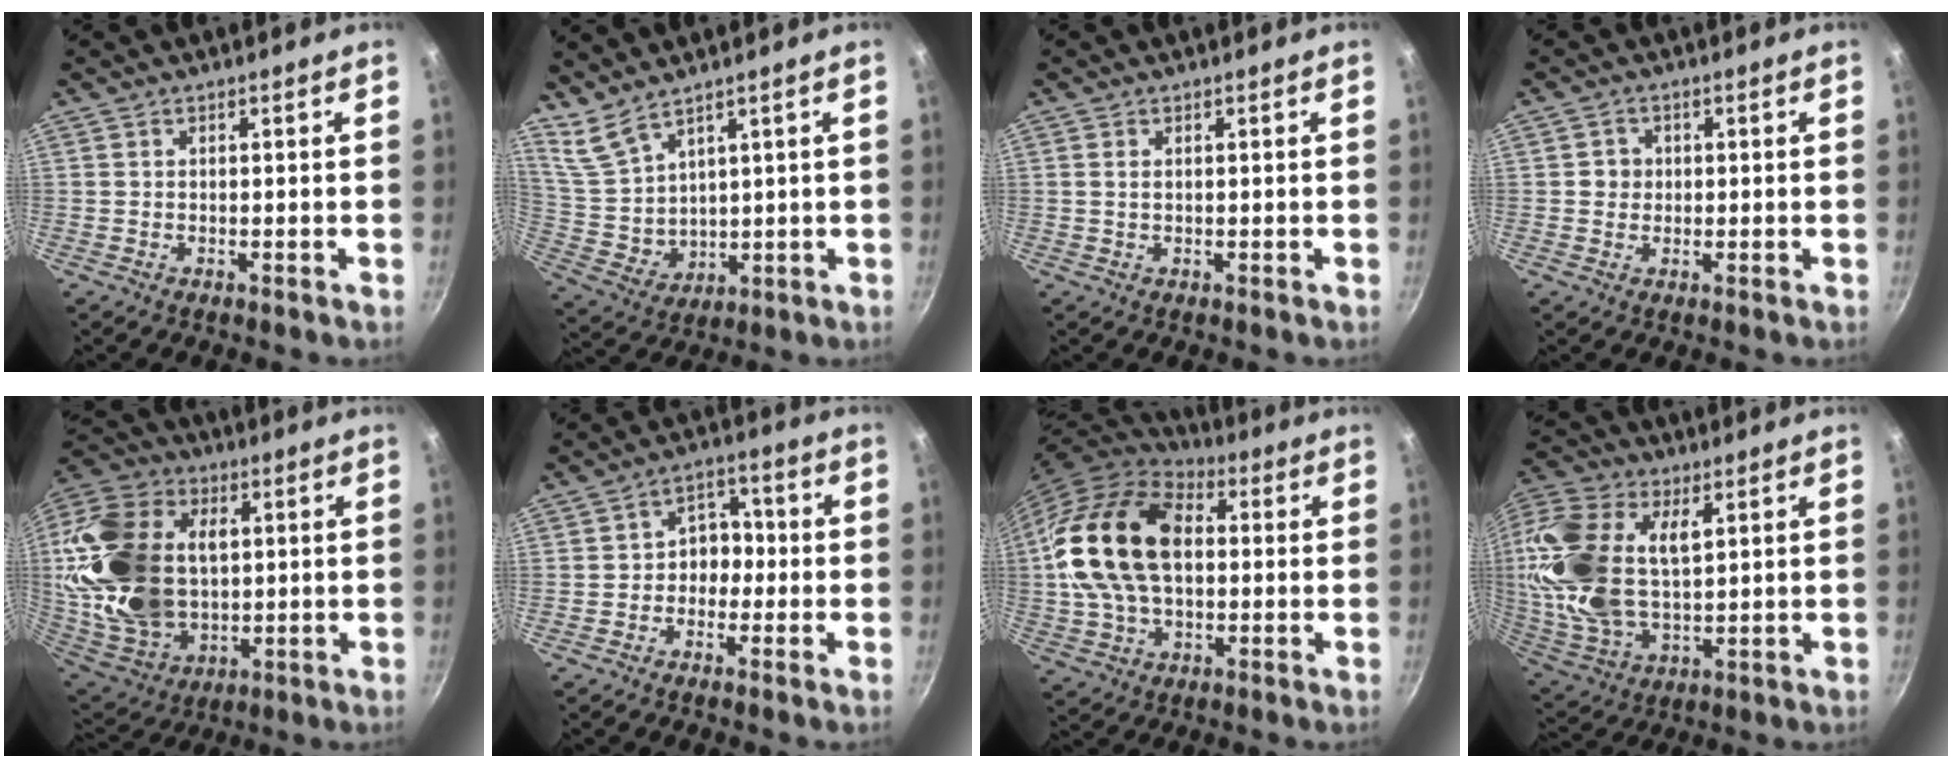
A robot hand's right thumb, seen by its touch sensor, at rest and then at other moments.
{"total": 7.5, "force": [5.8, 3.3, 3.5], "torque": [-0.060, -0.043, 0.138]}
{"total": 1.0, "force": [0.3, 0.6, 0.8], "torque": [-0.013, 0.002, 0.004]}
{"total": 2.7, "force": [0.2, 2.6, 0.7], "torque": [0.005, 0.005, -0.001]}
{"total": 26.7, "force": [3.0, 18.2, 19.3], "torque": [-0.369, 0.003, 0.064]}
{"total": 6.1, "force": [-0.9, 4.9, 3.4], "torque": [0.003, 0.024, -0.026]}
{"total": 20.8, "force": [1.8, 13.7, 15.5], "torque": [-0.269, 0.025, 0.024]}
{"total": 23.6, "force": [5.6, 14.3, 17.9], "torque": [-0.383, -0.003, 0.105]}